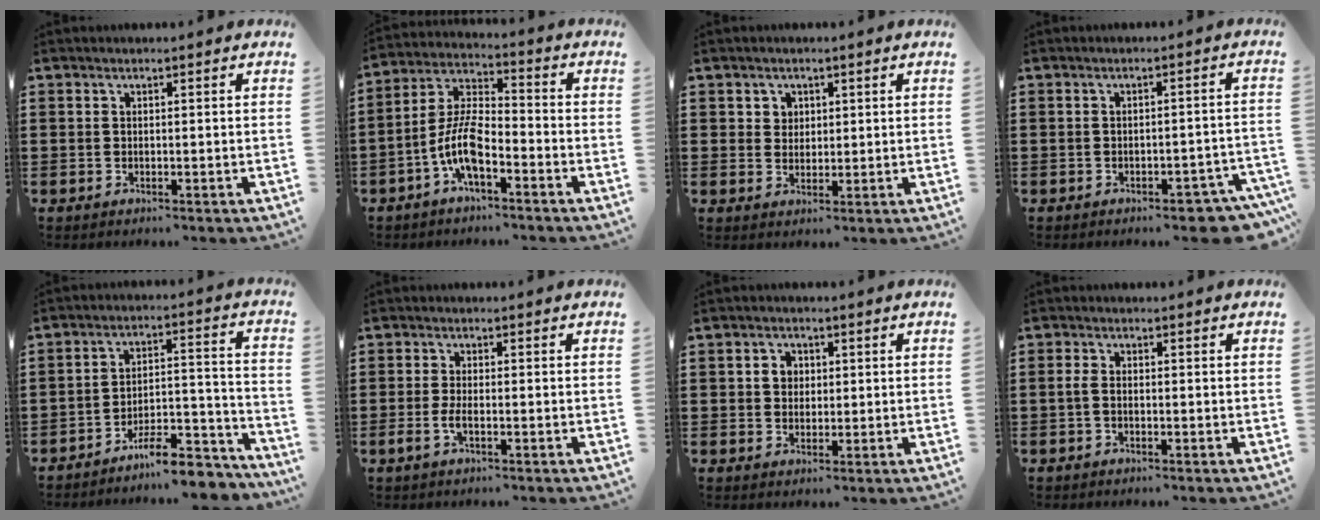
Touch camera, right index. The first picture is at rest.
{"total": 8.5, "force": [-4.0, 3.2, 6.8], "torque": [-0.168, -0.005, -0.083]}
{"total": 2.2, "force": [1.1, 1.9, 0.3], "torque": [-0.014, 0.008, 0.020]}
{"total": 3.7, "force": [-3.1, 0.7, 1.8], "torque": [-0.029, -0.003, -0.058]}
{"total": 9.3, "force": [-8.3, 1.8, 3.9], "torque": [-0.047, 0.034, -0.153]}
{"total": 2.4, "force": [-0.9, 0.5, 2.1], "torque": [-0.052, -0.007, -0.022]}
{"total": 2.6, "force": [0.5, 2.3, 1.2], "torque": [-0.031, 0.010, 0.006]}
{"total": 1.5, "force": [-0.5, 0.6, 1.2], "torque": [-0.031, -0.003, -0.013]}